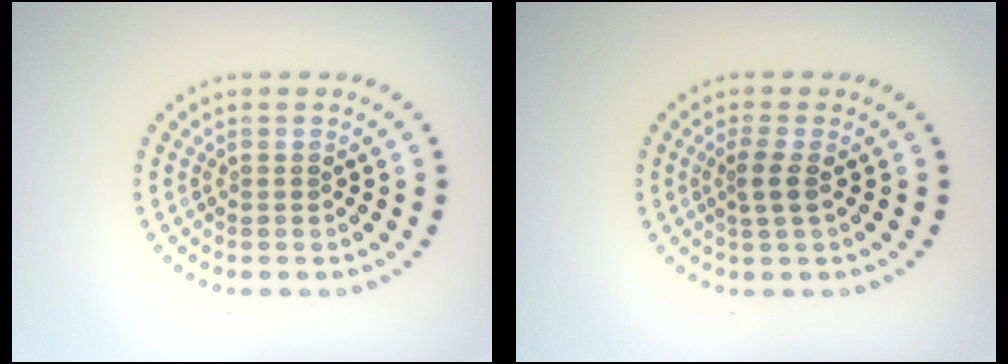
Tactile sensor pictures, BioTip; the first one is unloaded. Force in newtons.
{"total": 1.7, "press": 1.3, "slide": 1.0}